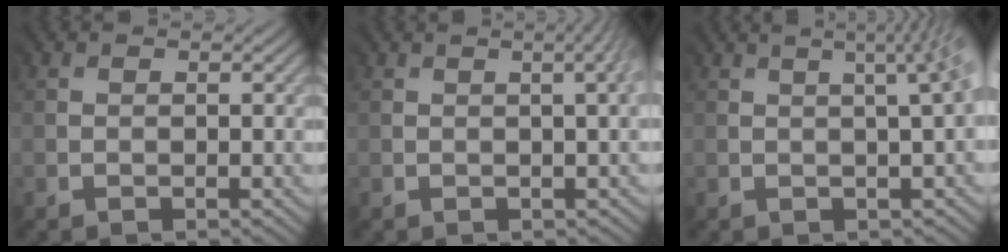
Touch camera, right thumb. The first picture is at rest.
{"total": 2.6, "force": [0.9, 0.6, 2.4], "torque": [-0.009, 0.017, -0.004]}
{"total": 5.1, "force": [1.6, 1.2, 4.8], "torque": [-0.028, 0.043, -0.003]}